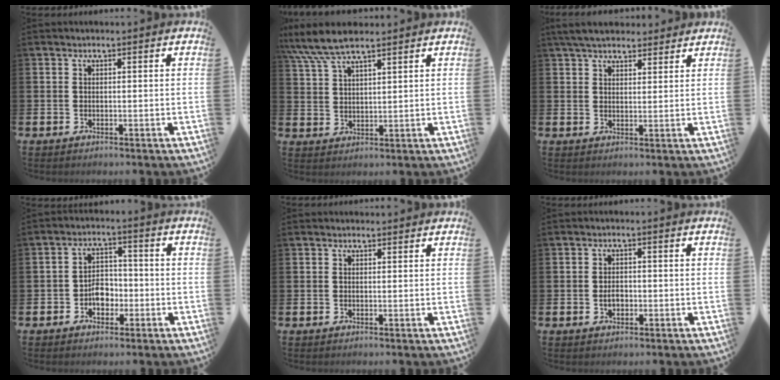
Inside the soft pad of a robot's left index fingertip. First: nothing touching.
{"total": 7.6, "force": [6.5, 1.8, 3.5], "torque": [-0.083, -0.016, 0.120]}
{"total": 5.2, "force": [4.8, 1.6, 1.3], "torque": [-0.035, -0.012, 0.089]}
{"total": 3.7, "force": [-1.3, 2.7, 2.1], "torque": [-0.032, 0.004, -0.030]}
{"total": 0.6, "force": [0.5, 0.2, 0.0], "torque": [0.010, -0.002, 0.007]}
{"total": 1.9, "force": [-0.4, 1.3, 1.4], "torque": [-0.015, 0.000, -0.011]}